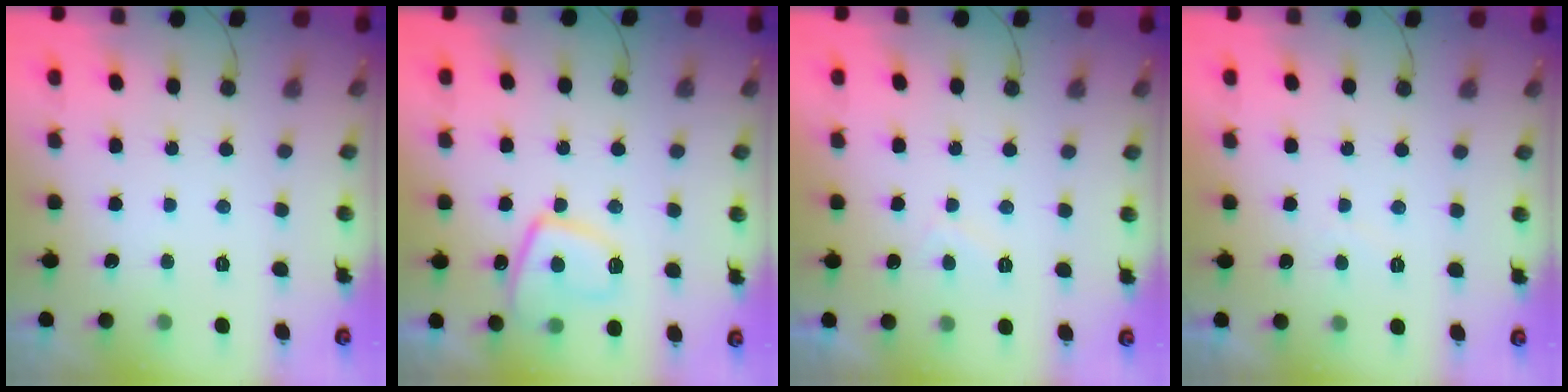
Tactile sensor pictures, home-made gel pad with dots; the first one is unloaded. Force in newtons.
{"total": 9.9, "press": 9.9, "slide": 0.9}
{"total": 1.6, "press": 1.4, "slide": 0.7}
{"total": 0.5, "press": 0.2, "slide": 0.5}